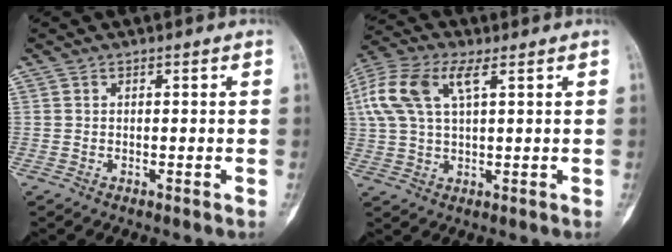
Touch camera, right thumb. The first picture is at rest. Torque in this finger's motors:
{"motor_torque": [0.13, 1.41, 0.91, 0.30, 0.11]}